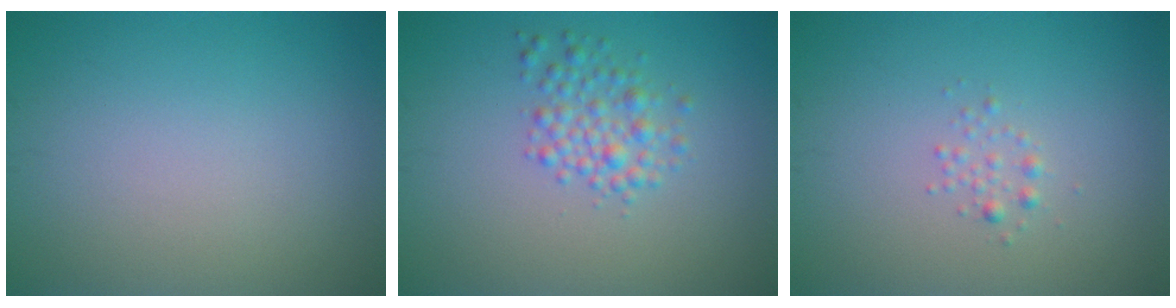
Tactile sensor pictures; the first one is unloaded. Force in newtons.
{"total": 2.6, "press": 2.6, "slide": 0.1}
{"total": 0.9, "press": 0.9, "slide": 0.0}